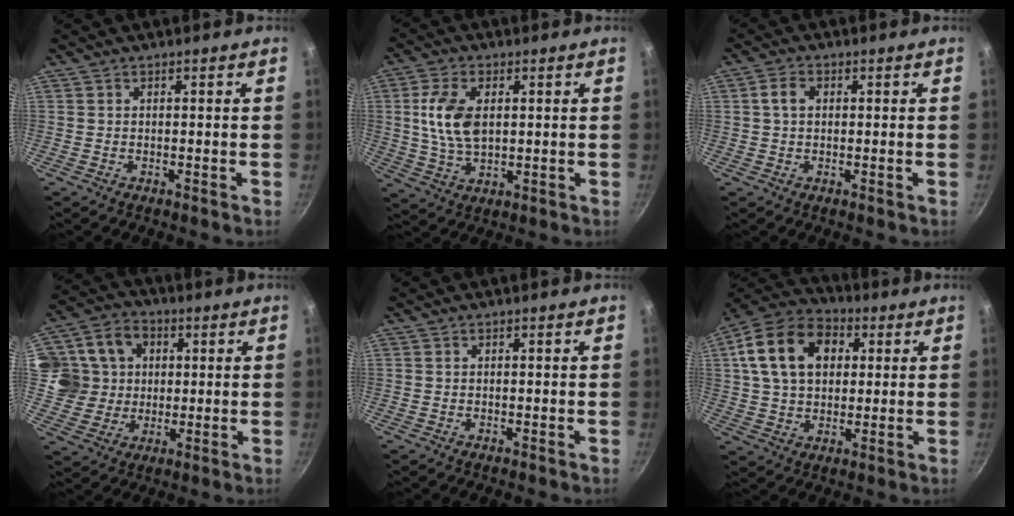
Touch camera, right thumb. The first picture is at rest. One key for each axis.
{"total": 10.0, "fx": 1.7, "fy": 5.8, "fz": 8.0, "tx": -0.148, "ty": -0.004, "tz": 0.033}
{"total": 3.1, "fx": 0.6, "fy": 2.3, "fz": 2.1, "tx": -0.035, "ty": 0.008, "tz": 0.006}
{"total": 13.1, "fx": 2.3, "fy": 11.9, "fz": 4.9, "tx": -0.063, "ty": 0.008, "tz": 0.037}
{"total": 0.0}
{"total": 17.2, "fx": 4.6, "fy": 12.2, "fz": 11.3, "tx": -0.181, "ty": 0.017, "tz": 0.065}